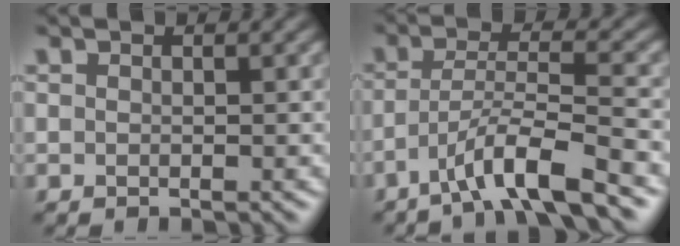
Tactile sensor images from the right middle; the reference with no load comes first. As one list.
[{"total": 5.9, "force": [-3.8, 0.7, 4.4], "torque": [-0.077, 0.009, -0.074]}]